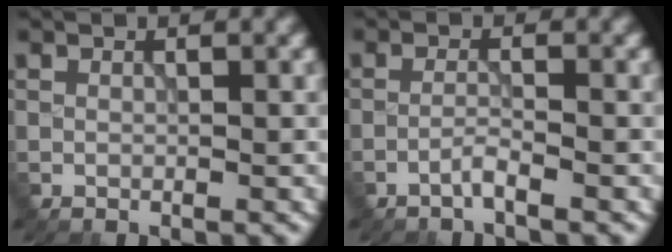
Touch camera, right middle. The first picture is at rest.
{"total": 1.3, "force": [-0.9, 0.0, 0.9], "torque": [-0.013, 0.008, -0.025]}